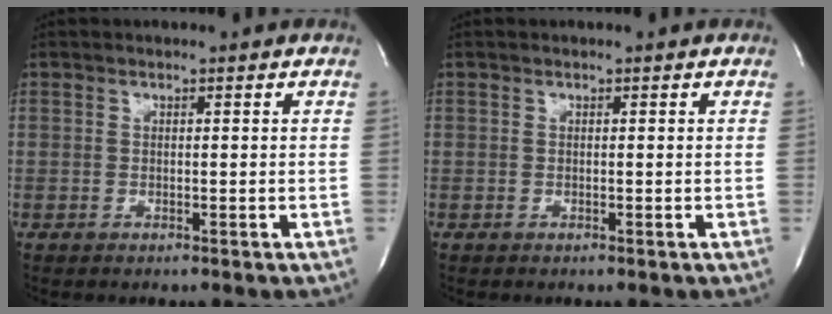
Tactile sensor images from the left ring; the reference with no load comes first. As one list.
[{"total": 0.0}]